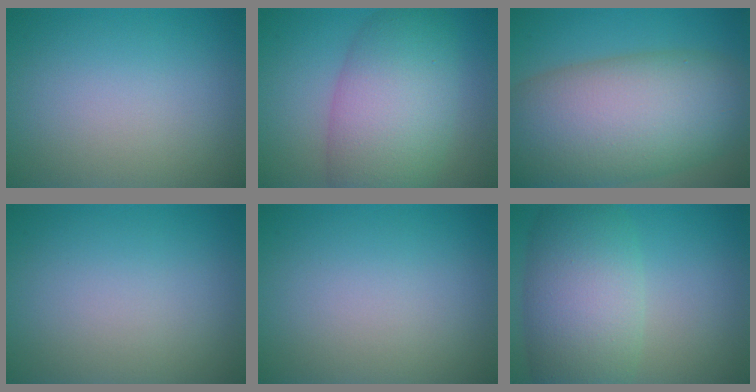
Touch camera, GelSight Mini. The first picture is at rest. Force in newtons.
{"total": 9.0, "press": 9.0, "slide": 0.4}
{"total": 14.3, "press": 14.2, "slide": 0.7}
{"total": 0.0}
{"total": 0.0}
{"total": 8.4, "press": 8.4, "slide": 0.3}